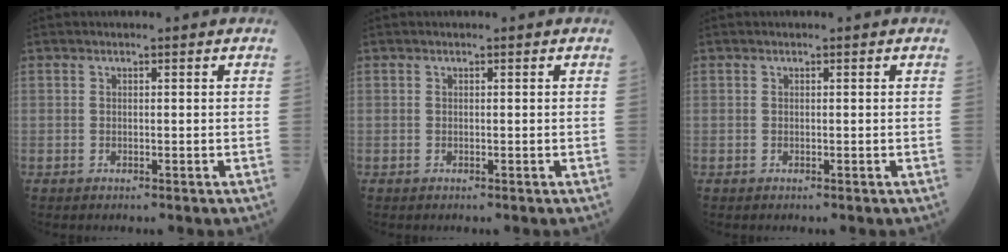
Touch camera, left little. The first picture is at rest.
{"total": 0.0}
{"total": 0.0}